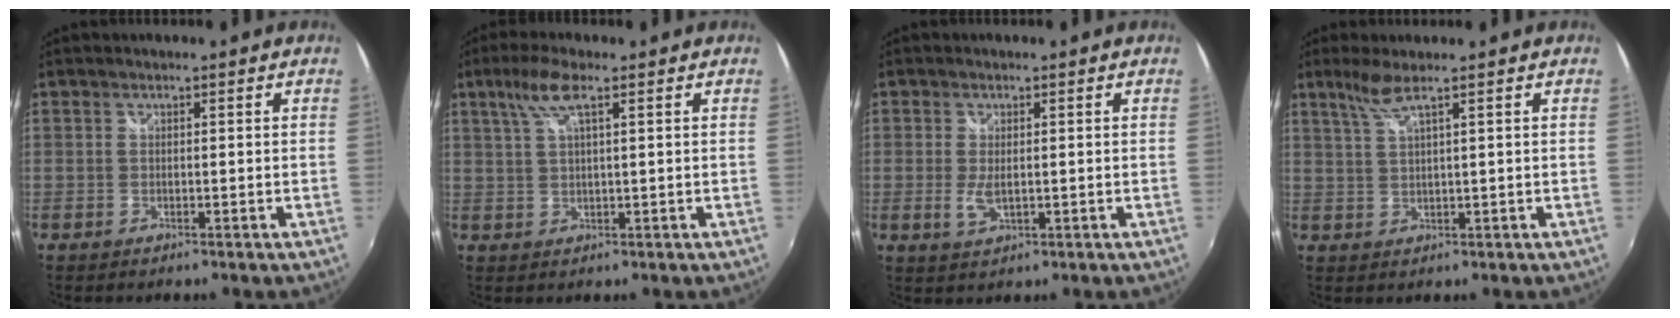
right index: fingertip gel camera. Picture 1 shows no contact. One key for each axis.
{"total": 5.4, "fx": 2.7, "fy": 0.9, "fz": 4.6, "tx": -0.091, "ty": 0.009, "tz": 0.055}
{"total": 3.2, "fx": -0.3, "fy": 1.4, "fz": 2.9, "tx": -0.061, "ty": -0.007, "tz": -0.003}
{"total": 3.4, "fx": 2.3, "fy": -0.5, "fz": 2.5, "tx": -0.054, "ty": -0.003, "tz": 0.050}